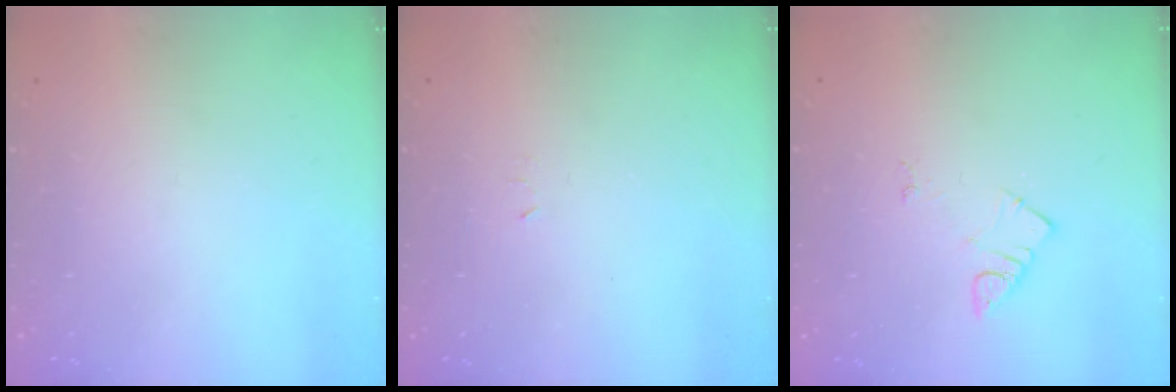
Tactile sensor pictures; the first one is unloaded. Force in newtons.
{"total": 2.4, "press": 2.4, "slide": 0.4}
{"total": 3.8, "press": 3.8, "slide": 0.5}